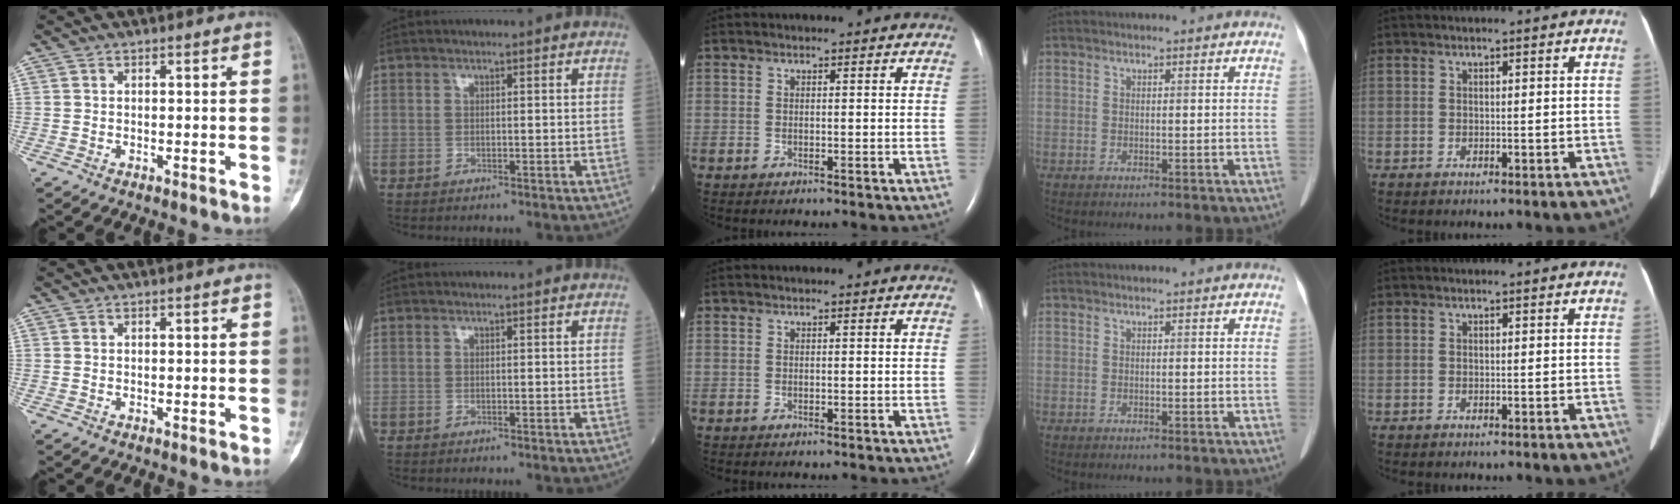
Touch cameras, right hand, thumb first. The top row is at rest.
{}